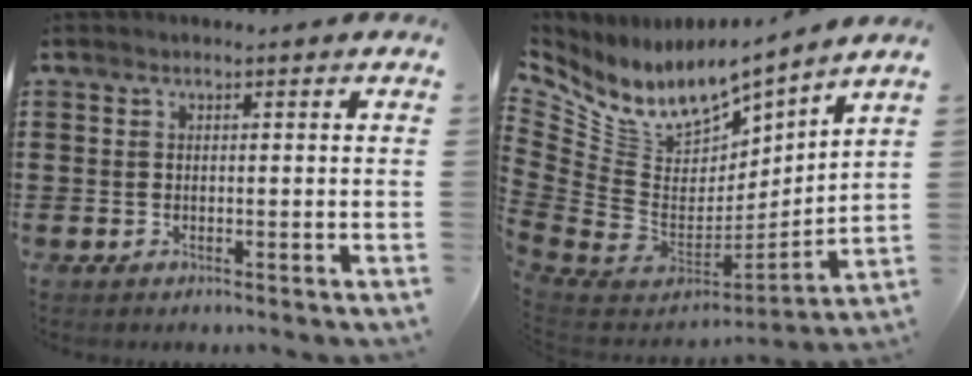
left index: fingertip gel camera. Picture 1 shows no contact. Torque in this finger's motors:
{"motor_torque": [0.66, 0.06, 0.13, 0.03]}